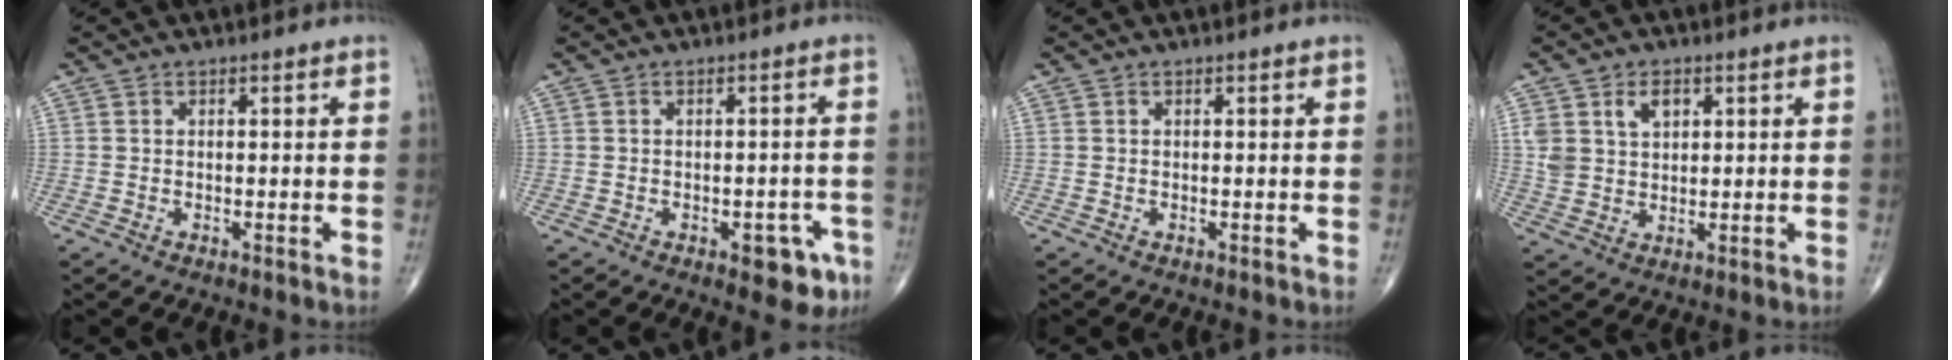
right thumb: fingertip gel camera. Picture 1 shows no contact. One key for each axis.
{"total": 6.0, "fx": -2.9, "fy": 3.0, "fz": 4.3, "tx": -0.027, "ty": 0.015, "tz": -0.030}
{"total": 0.0}
{"total": 6.8, "fx": 2.8, "fy": 4.6, "fz": 4.1, "tx": -0.060, "ty": -0.007, "tz": 0.056}